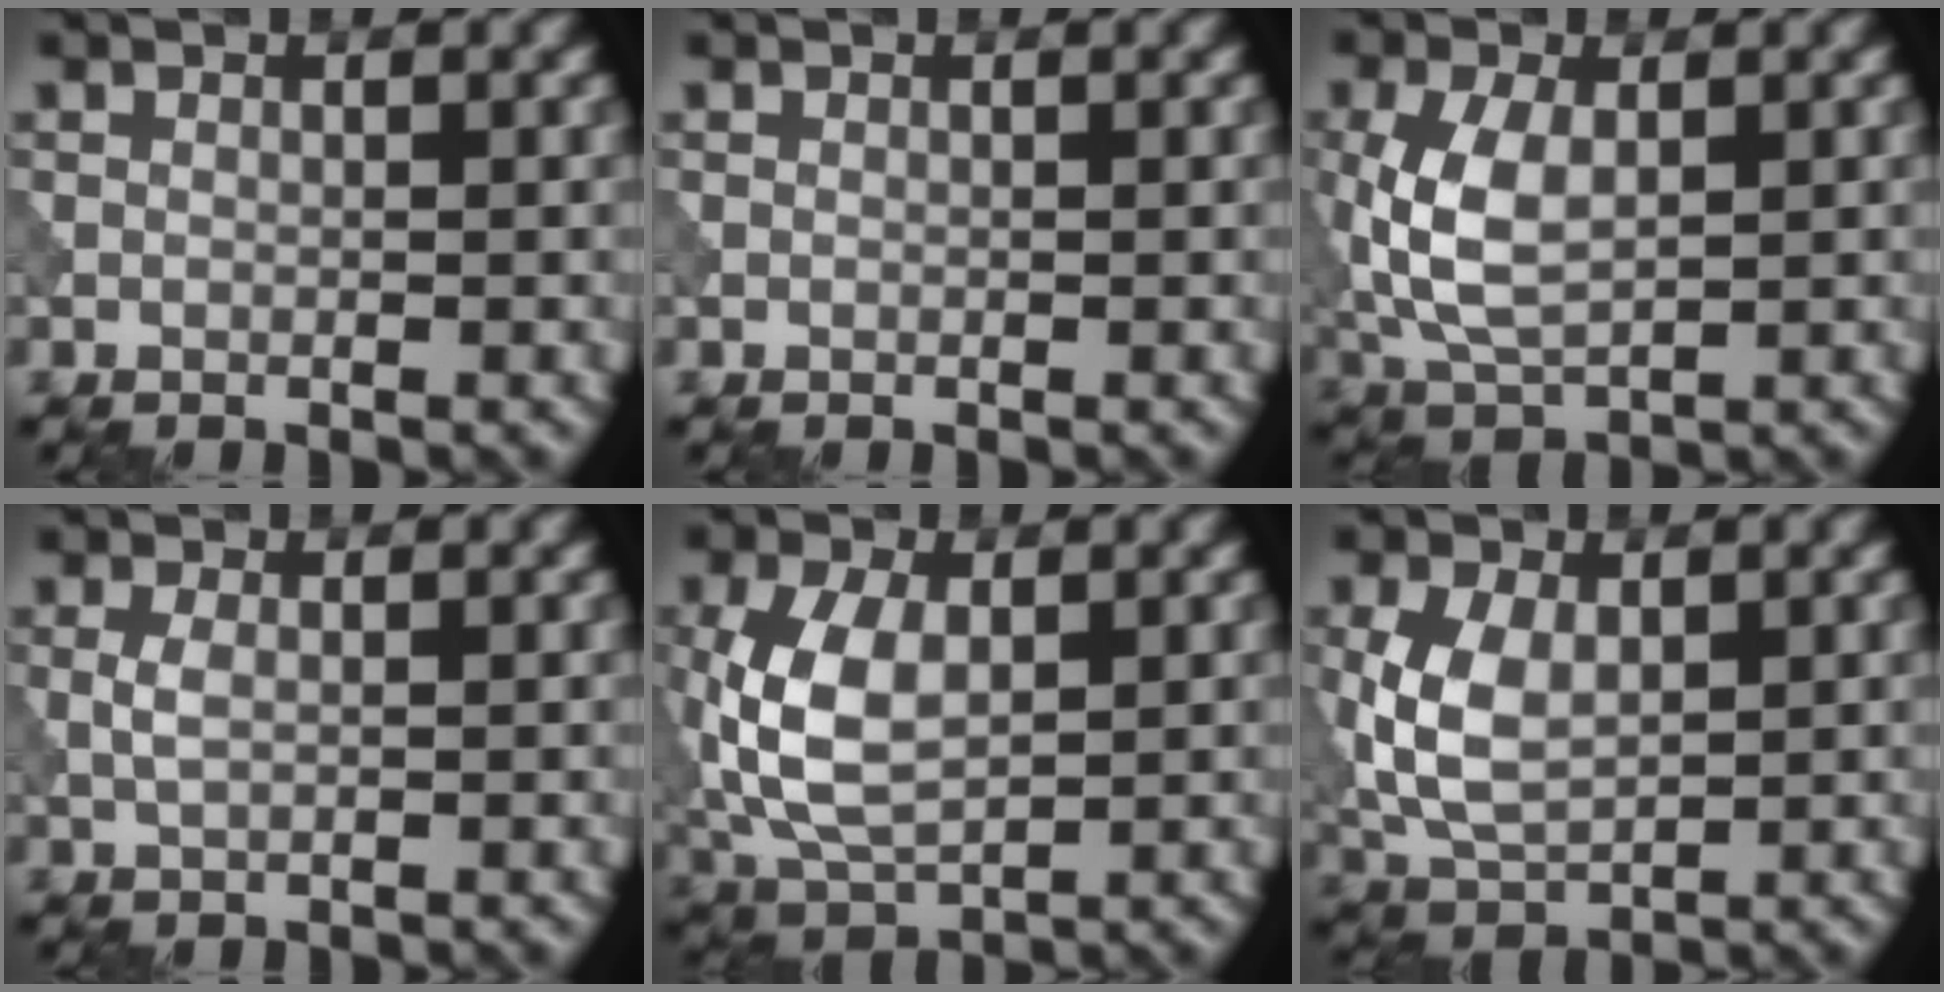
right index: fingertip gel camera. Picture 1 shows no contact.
{"total": 0.0}
{"total": 6.1, "force": [0.3, 3.4, 5.1], "torque": [-0.125, 0.003, 0.009]}
{"total": 1.5, "force": [0.1, 0.6, 1.3], "torque": [-0.033, 0.000, 0.002]}
{"total": 7.3, "force": [0.4, 4.3, 5.9], "torque": [-0.140, 0.004, 0.007]}
{"total": 5.8, "force": [0.6, 3.5, 4.5], "torque": [-0.103, 0.003, 0.014]}